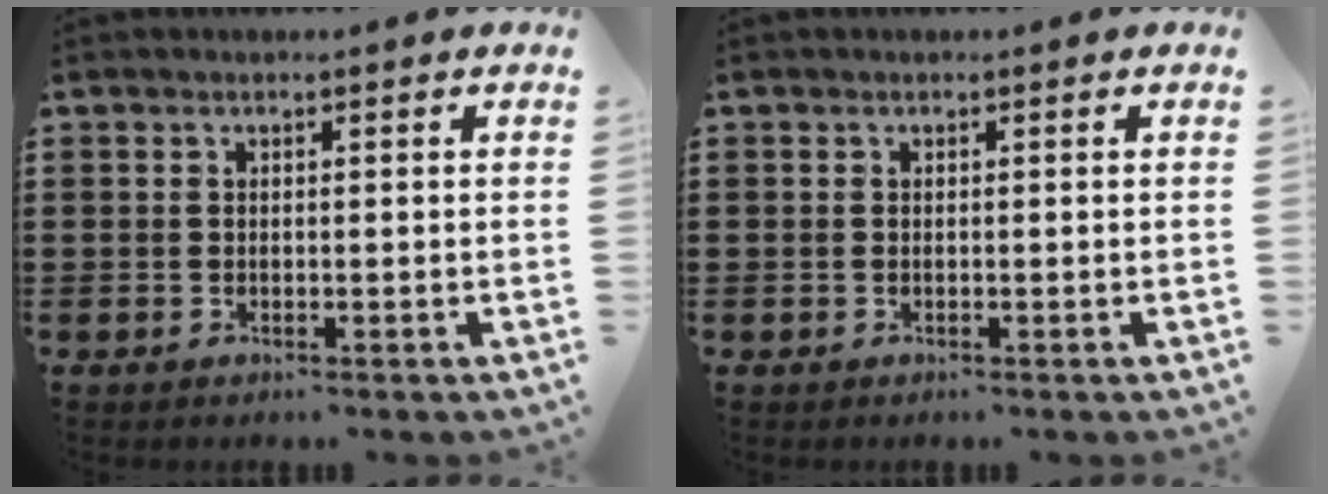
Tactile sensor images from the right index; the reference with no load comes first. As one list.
[{"total": 0.0}]